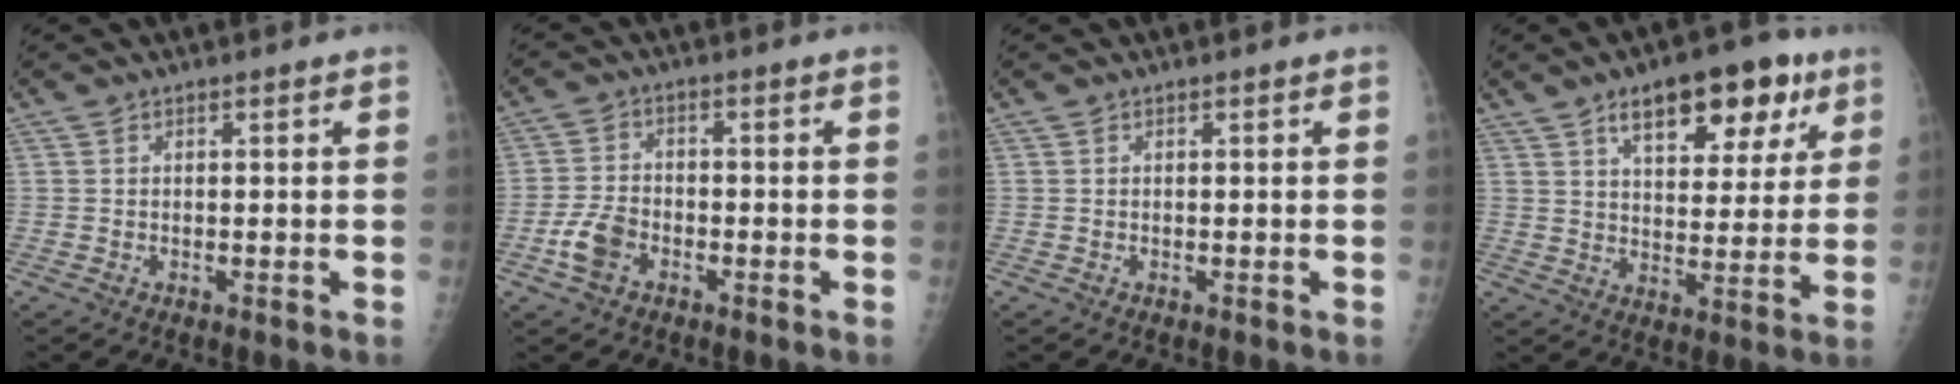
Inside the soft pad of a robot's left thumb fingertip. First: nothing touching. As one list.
[{"total": 5.5, "force": [-2.7, 3.6, 3.3], "torque": [-0.064, 0.014, -0.054]}, {"total": 0.0}, {"total": 15.7, "force": [8.4, 7.5, 10.9], "torque": [-0.108, -0.020, 0.123]}]